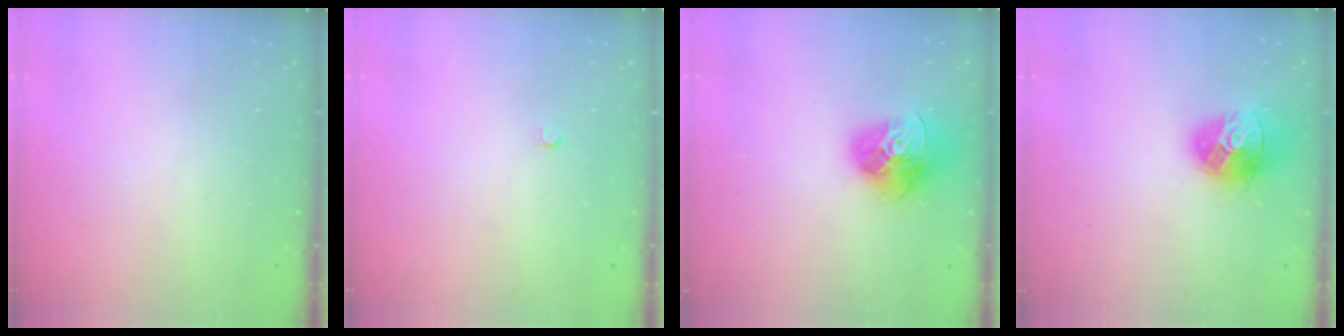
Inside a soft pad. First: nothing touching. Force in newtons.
{"total": 2.0, "press": 2.0, "slide": 0.2}
{"total": 16.5, "press": 16.3, "slide": 2.0}
{"total": 14.9, "press": 14.9, "slide": 1.2}